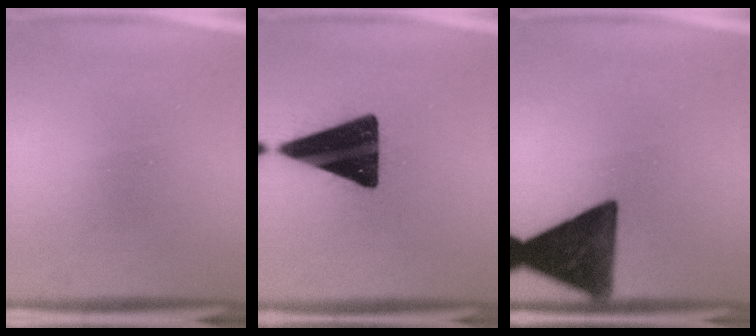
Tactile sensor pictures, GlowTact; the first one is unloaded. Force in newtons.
{"total": 18.6}
{"total": 15.1}